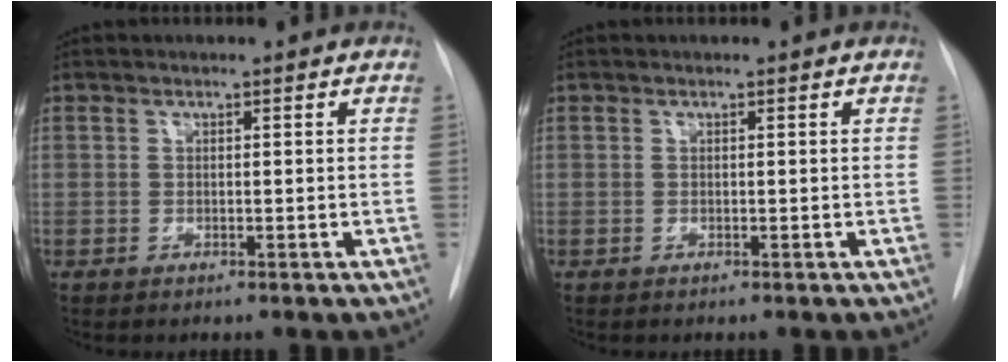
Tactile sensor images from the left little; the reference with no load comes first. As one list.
[{"total": 0.0}]